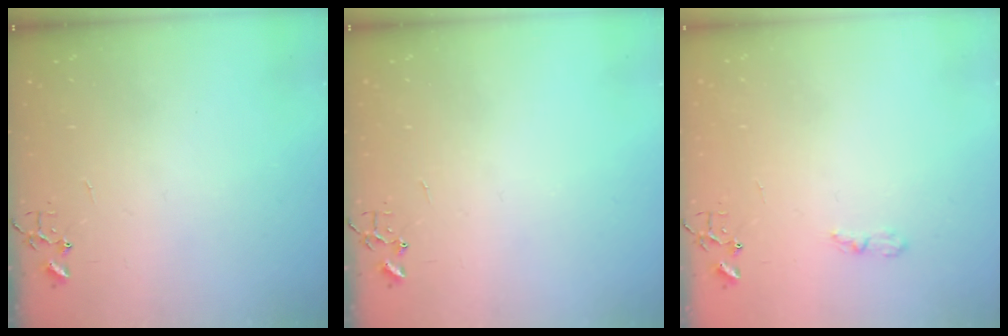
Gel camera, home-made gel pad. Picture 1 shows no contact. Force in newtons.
{"total": 0.0}
{"total": 3.3, "press": 3.3, "slide": 0.5}